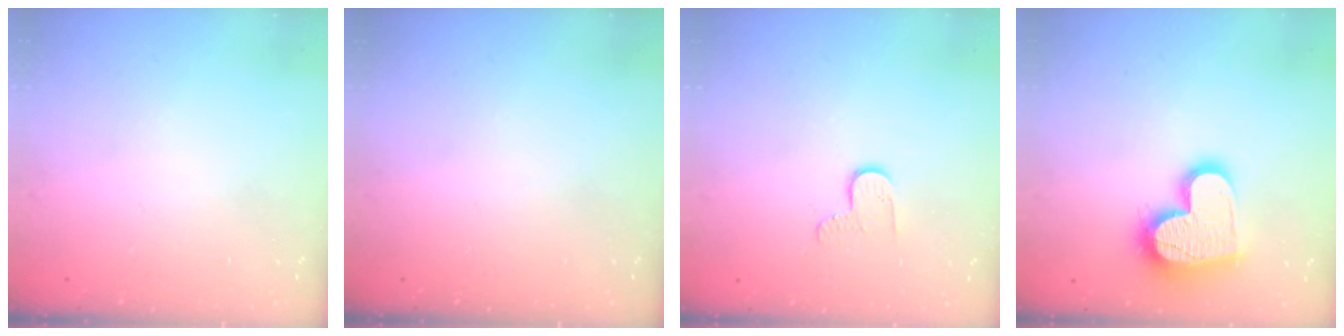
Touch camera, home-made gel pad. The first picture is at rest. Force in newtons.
{"total": 0.0}
{"total": 5.9, "press": 5.9, "slide": 0.6}
{"total": 16.5, "press": 16.5, "slide": 1.1}